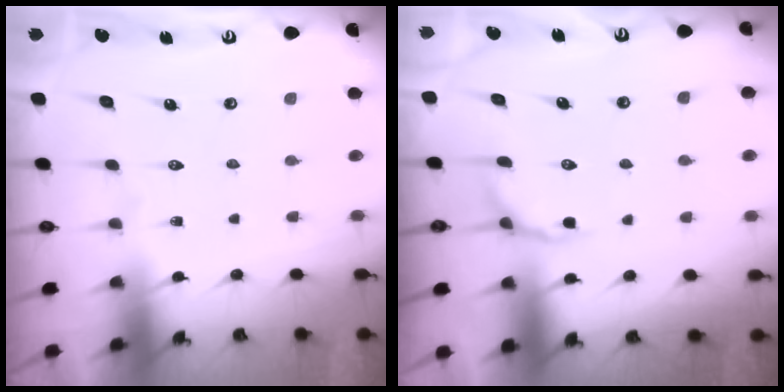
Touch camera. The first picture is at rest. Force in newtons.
{"total": 4.6, "press": 4.1, "slide": 2.2}